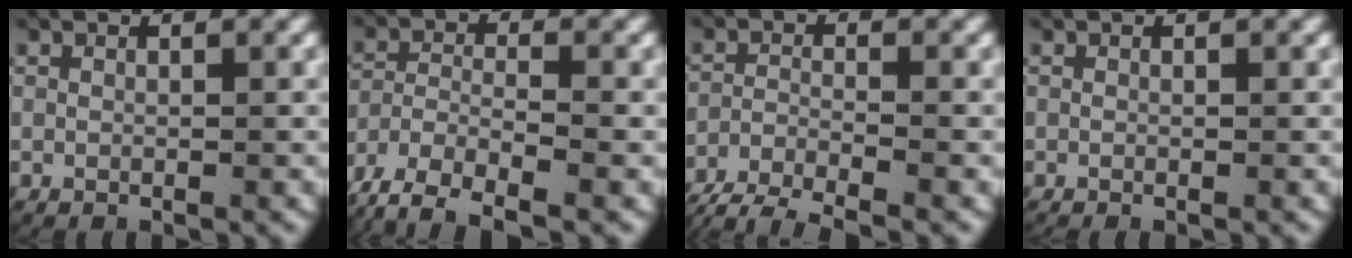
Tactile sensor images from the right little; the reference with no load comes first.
{"total": 6.4, "force": [-3.8, 3.8, 3.5], "torque": [-0.075, -0.020, -0.055]}
{"total": 5.2, "force": [-4.3, 2.1, 2.1], "torque": [-0.035, -0.013, -0.068]}
{"total": 0.0}